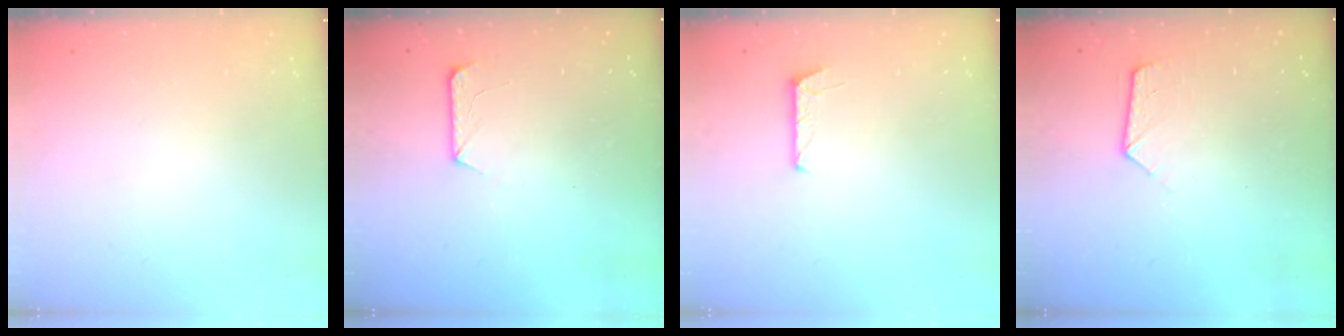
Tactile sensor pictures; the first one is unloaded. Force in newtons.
{"total": 7.3, "press": 7.3, "slide": 0.7}
{"total": 5.1, "press": 5.1, "slide": 0.5}
{"total": 9.1, "press": 9.1, "slide": 0.8}